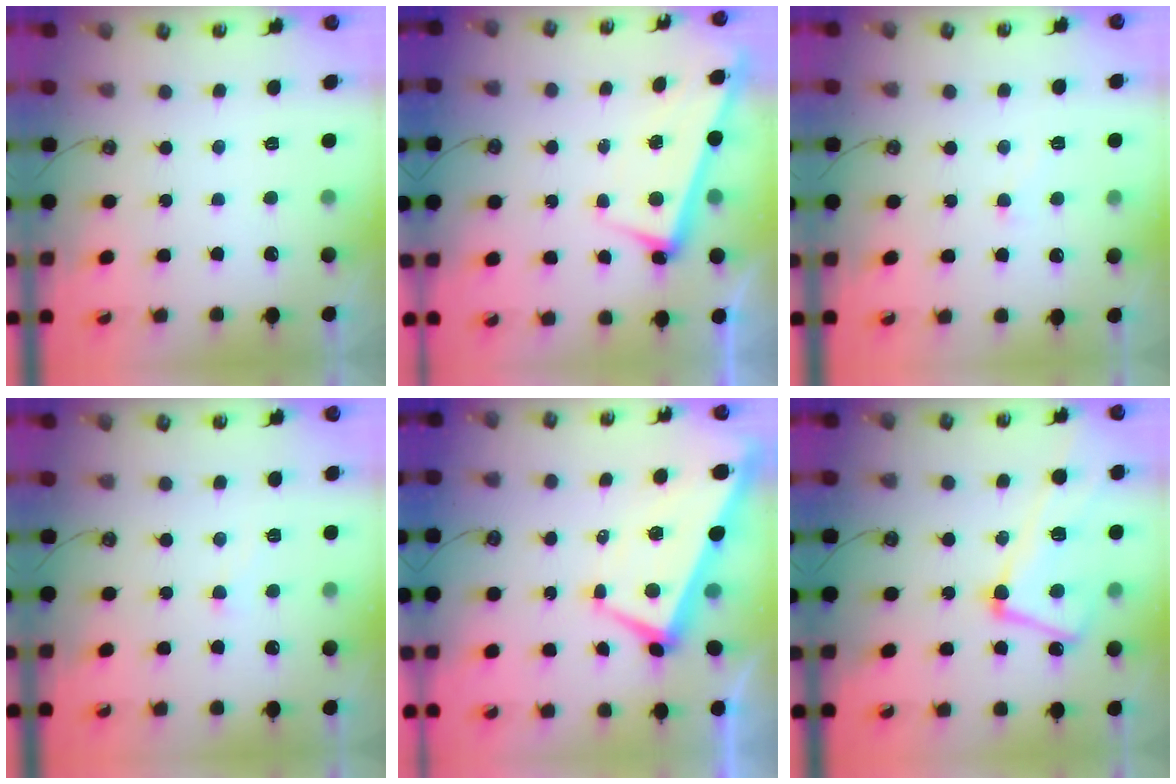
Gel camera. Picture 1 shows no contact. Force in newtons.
{"total": 2.6, "press": 2.5, "slide": 0.7}
{"total": 2.6, "press": 2.6, "slide": 0.7}
{"total": 2.0, "press": 2.0, "slide": 0.5}
{"total": 2.1, "press": 1.9, "slide": 0.9}
{"total": 9.0, "press": 8.9, "slide": 1.5}